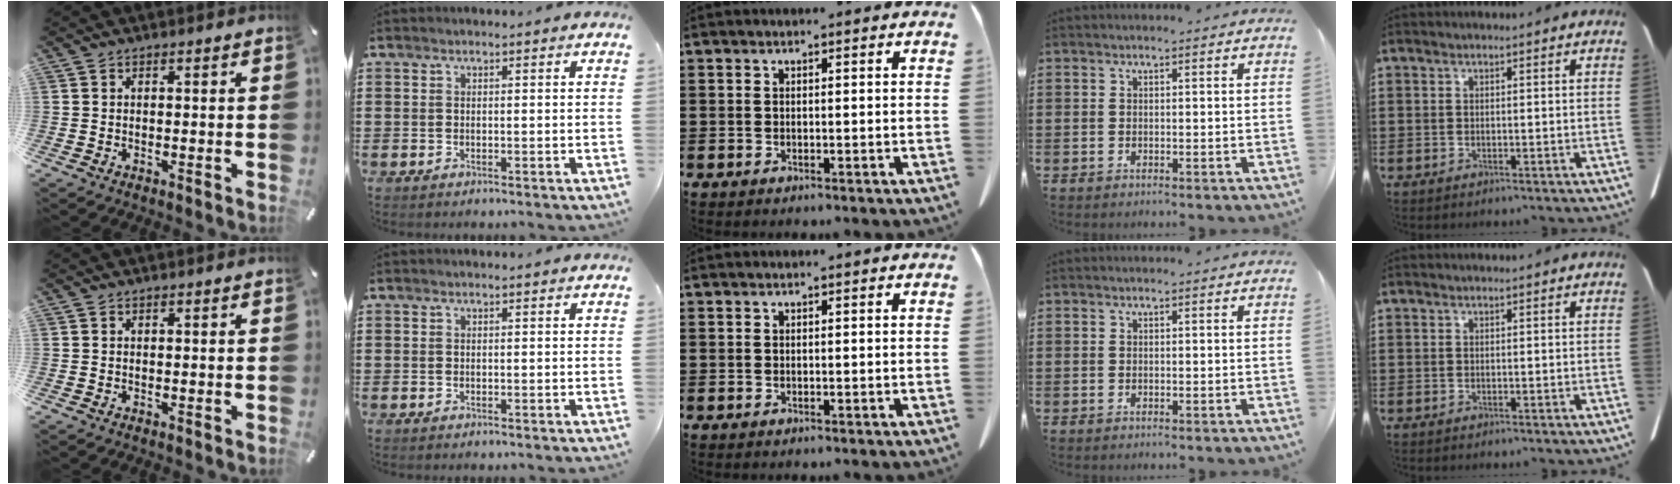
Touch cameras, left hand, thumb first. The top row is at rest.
{}